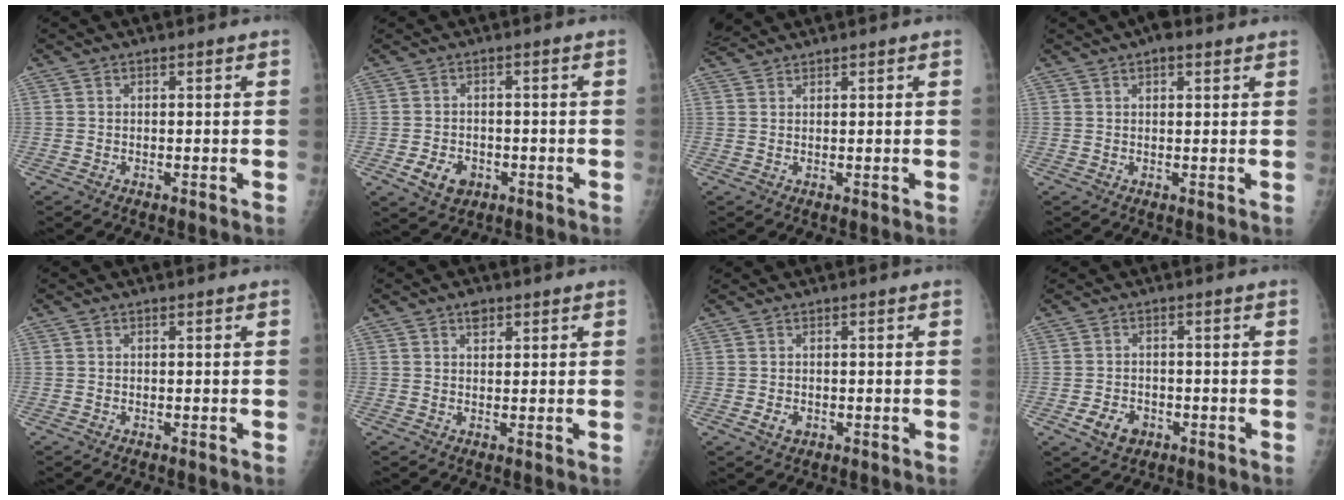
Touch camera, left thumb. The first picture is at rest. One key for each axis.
{"total": 4.6, "fx": -1.7, "fy": 3.6, "fz": 2.2, "tx": -0.022, "ty": 0.005, "tz": -0.020}
{"total": 2.9, "fx": 2.8, "fy": 0.2, "fz": 0.4, "tx": -0.012, "ty": 0.015, "tz": 0.062}
{"total": 3.0, "fx": 1.9, "fy": 1.3, "fz": 1.9, "tx": -0.015, "ty": 0.000, "tz": 0.024}
{"total": 0.0}
{"total": 2.1, "fx": 1.3, "fy": 1.3, "fz": 1.0, "tx": -0.003, "ty": -0.005, "tz": 0.018}
{"total": 1.6, "fx": -0.2, "fy": 1.4, "fz": 0.8, "tx": -0.010, "ty": 0.000, "tz": 0.003}
{"total": 4.2, "fx": -1.8, "fy": 3.2, "fz": 1.9, "tx": -0.017, "ty": 0.005, "tz": -0.023}